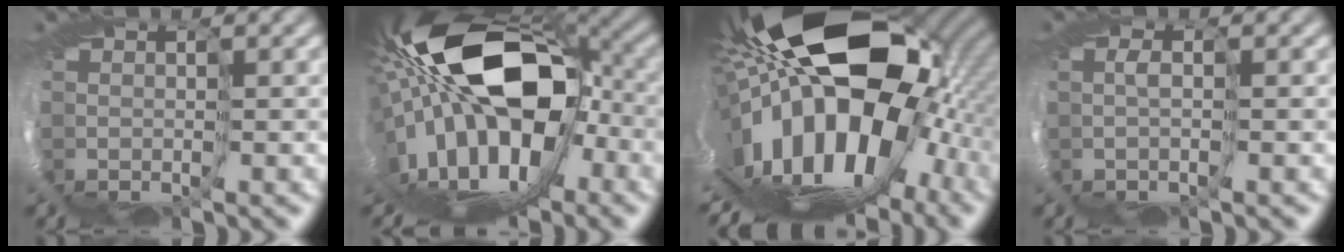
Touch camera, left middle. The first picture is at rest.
{"total": 18.4, "force": [-1.5, 10.0, 15.3], "torque": [-0.281, -0.010, -0.055]}
{"total": 19.9, "force": [-2.7, 11.1, 16.3], "torque": [-0.277, -0.030, -0.082]}
{"total": 0.8, "force": [-0.3, -0.7, 0.2], "torque": [-0.015, -0.005, -0.022]}